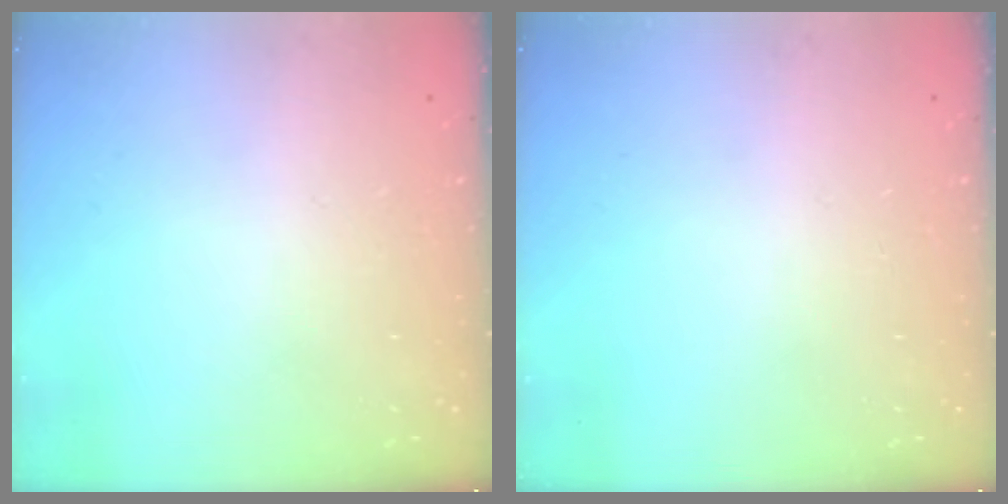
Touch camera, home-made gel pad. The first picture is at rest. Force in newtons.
{"total": 0.0}